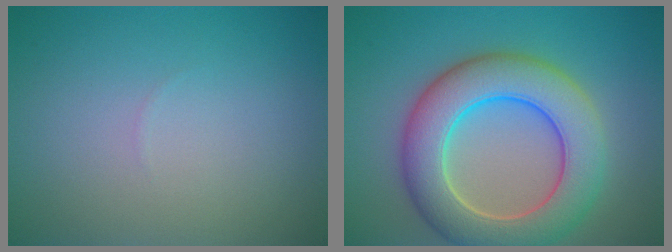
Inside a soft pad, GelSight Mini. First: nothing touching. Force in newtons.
{"total": 9.1, "press": 9.0, "slide": 0.7}